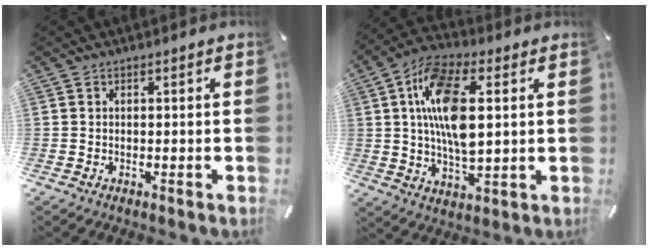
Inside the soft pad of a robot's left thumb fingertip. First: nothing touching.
{"total": 14.9, "force": [3.1, 7.0, 12.8], "torque": [-0.256, -0.001, 0.050]}